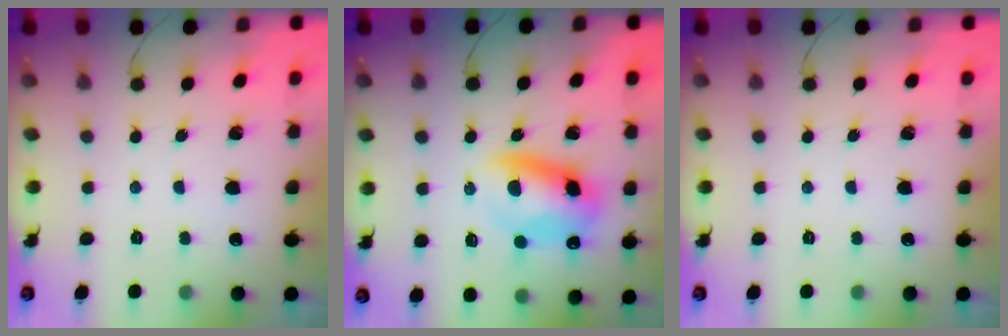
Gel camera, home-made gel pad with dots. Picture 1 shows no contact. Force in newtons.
{"total": 10.6, "press": 10.4, "slide": 2.3}
{"total": 0.0}